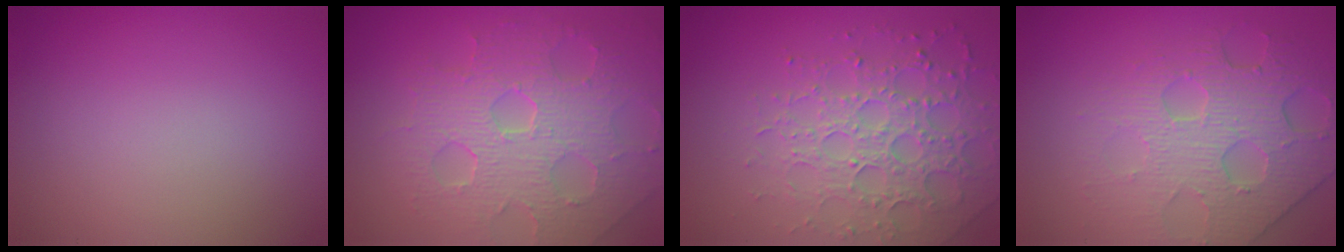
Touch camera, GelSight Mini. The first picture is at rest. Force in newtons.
{"total": 8.6, "press": 5.9, "slide": 6.2}
{"total": 4.6, "press": 4.4, "slide": 1.2}
{"total": 5.2, "press": 4.6, "slide": 2.3}